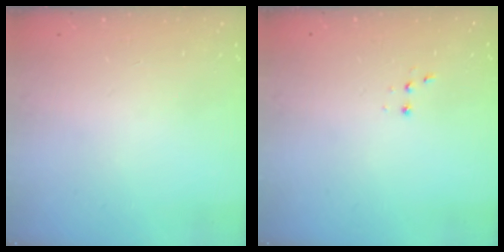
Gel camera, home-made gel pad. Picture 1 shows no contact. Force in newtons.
{"total": 2.8, "press": 2.7, "slide": 0.7}